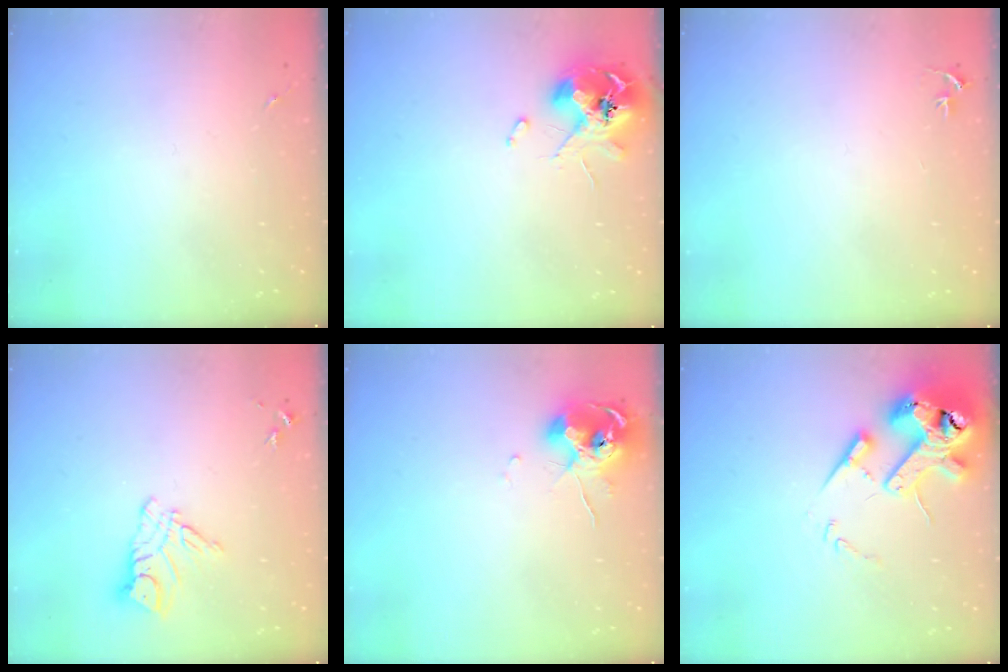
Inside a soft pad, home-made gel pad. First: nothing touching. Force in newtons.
{"total": 14.3, "press": 14.2, "slide": 1.4}
{"total": 2.9, "press": 2.9, "slide": 0.2}
{"total": 9.9, "press": 9.8, "slide": 1.1}
{"total": 10.4, "press": 10.3, "slide": 1.1}
{"total": 17.3, "press": 17.1, "slide": 2.5}